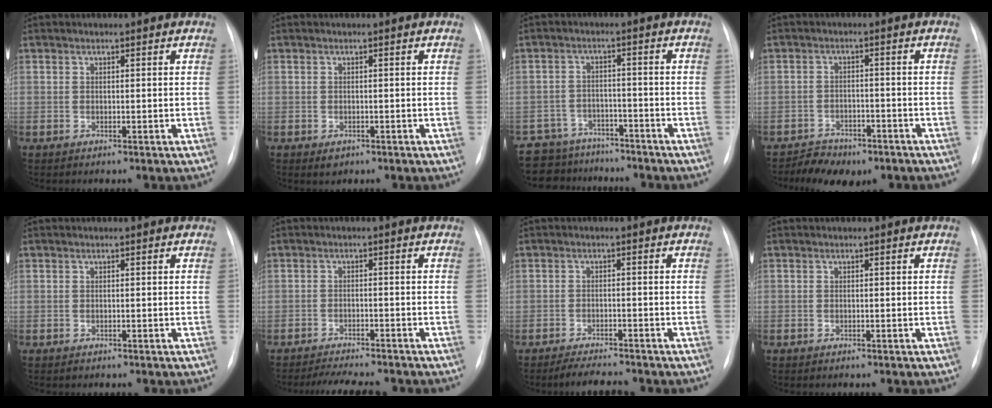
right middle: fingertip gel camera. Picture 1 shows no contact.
{"total": 1.2, "force": [-0.5, 0.9, 0.6], "torque": [-0.006, 0.002, 0.002]}
{"total": 9.5, "force": [-8.4, 4.5, 0.2], "torque": [-0.004, 0.026, -0.116]}
{"total": 6.1, "force": [-4.7, 3.2, 2.1], "torque": [-0.033, 0.008, -0.068]}
{"total": 0.0}
{"total": 8.3, "force": [-7.4, 0.7, 3.6], "torque": [-0.052, -0.010, -0.110]}
{"total": 4.4, "force": [-4.0, 0.7, 1.6], "torque": [-0.029, -0.012, -0.064]}
{"total": 0.0}